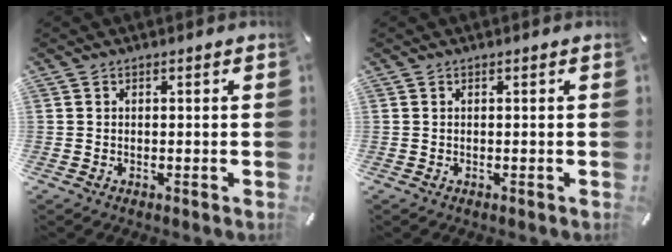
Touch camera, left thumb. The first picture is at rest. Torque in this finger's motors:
{"motor_torque": [-0.21, 0.23, -0.01, -0.24, 0.09]}